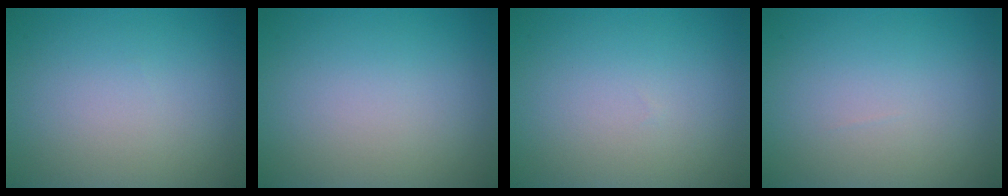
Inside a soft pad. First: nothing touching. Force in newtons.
{"total": 0.0}
{"total": 0.0}
{"total": 0.0}